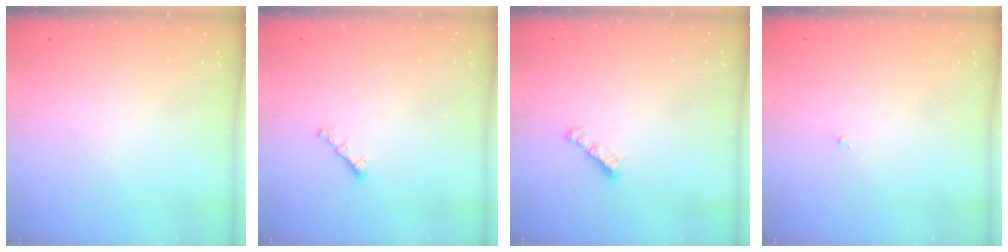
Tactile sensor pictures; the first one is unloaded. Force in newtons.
{"total": 0.7, "press": 0.6, "slide": 0.4}
{"total": 1.7, "press": 1.6, "slide": 0.5}
{"total": 0.8, "press": 0.7, "slide": 0.3}